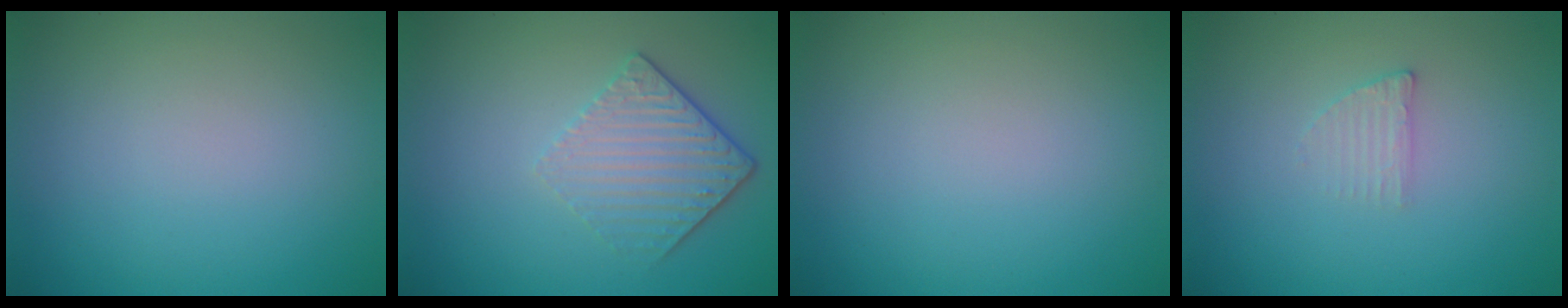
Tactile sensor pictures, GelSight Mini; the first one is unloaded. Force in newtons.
{"total": 4.3, "press": 3.0, "slide": 3.1}
{"total": 0.0}
{"total": 1.2, "press": 1.2, "slide": 0.3}